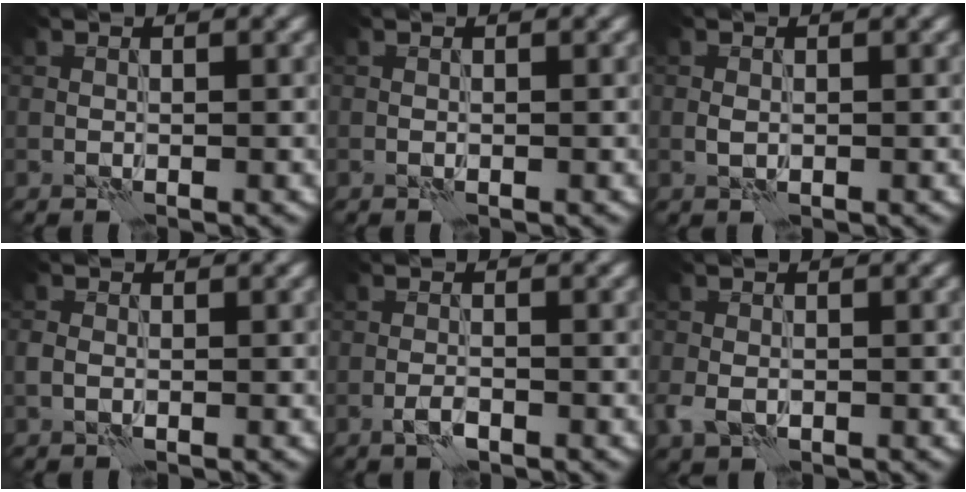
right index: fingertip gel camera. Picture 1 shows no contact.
{"total": 0.0}
{"total": 0.7, "force": [0.1, 0.6, 0.4], "torque": [-0.012, -0.002, 0.000]}
{"total": 1.0, "force": [-0.1, 0.9, 0.5], "torque": [-0.014, 0.001, -0.007]}
{"total": 1.2, "force": [-0.7, 0.5, 0.9], "torque": [-0.021, 0.001, -0.017]}
{"total": 2.1, "force": [-0.6, 1.7, 1.1], "torque": [-0.028, -0.006, -0.015]}